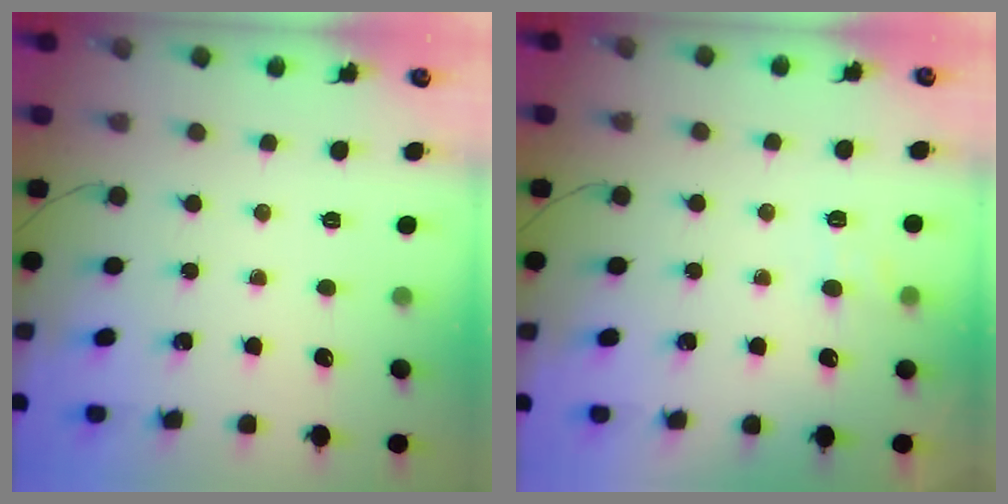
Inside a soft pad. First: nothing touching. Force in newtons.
{"total": 7.3, "press": 7.1, "slide": 1.5}